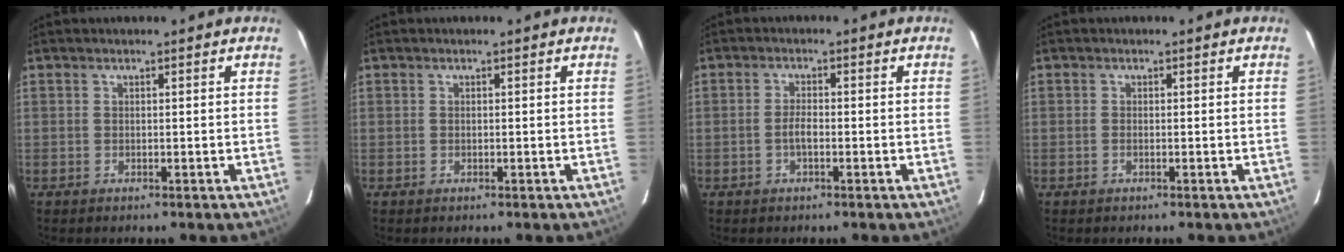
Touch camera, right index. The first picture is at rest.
{"total": 0.0}
{"total": 2.3, "force": [-0.8, 0.7, 2.1], "torque": [-0.043, 0.003, -0.016]}
{"total": 0.6, "force": [-0.2, 0.2, 0.5], "torque": [-0.012, 0.000, -0.005]}